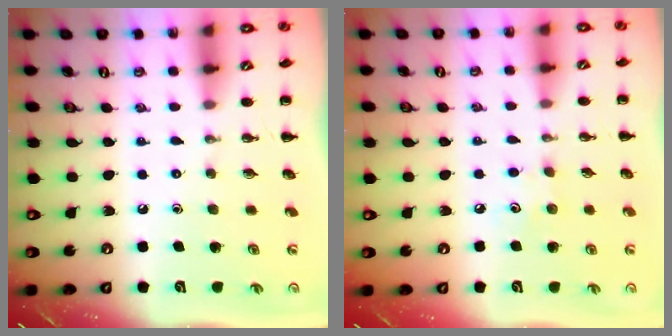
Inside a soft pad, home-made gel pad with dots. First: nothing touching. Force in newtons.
{"total": 4.3, "press": 4.2, "slide": 1.1}